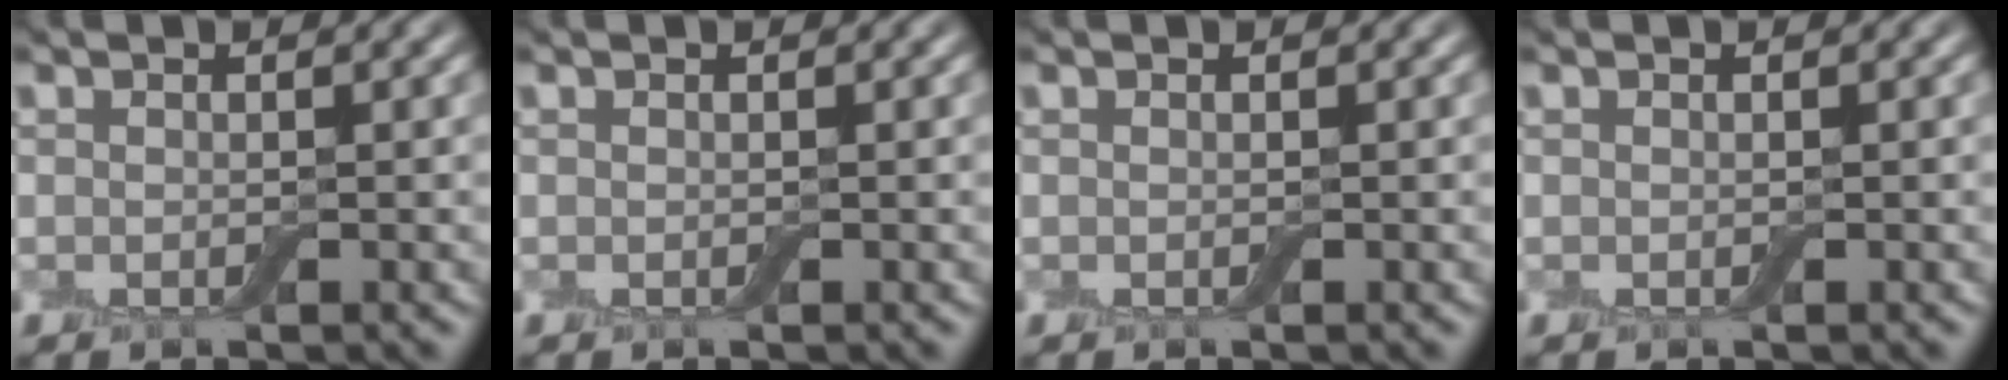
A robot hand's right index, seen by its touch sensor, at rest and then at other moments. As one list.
[{"total": 0.0}, {"total": 0.0}, {"total": 0.0}]